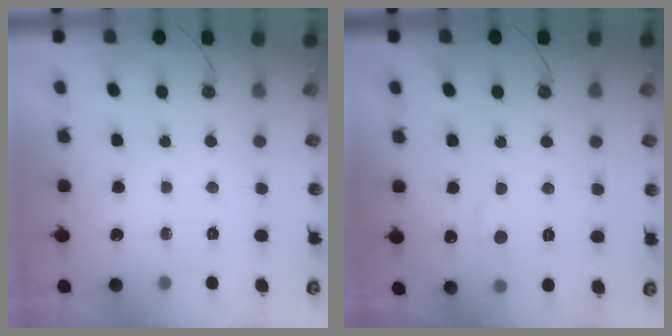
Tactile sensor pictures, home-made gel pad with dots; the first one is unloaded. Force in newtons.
{"total": 1.1, "press": 0.8, "slide": 0.8}